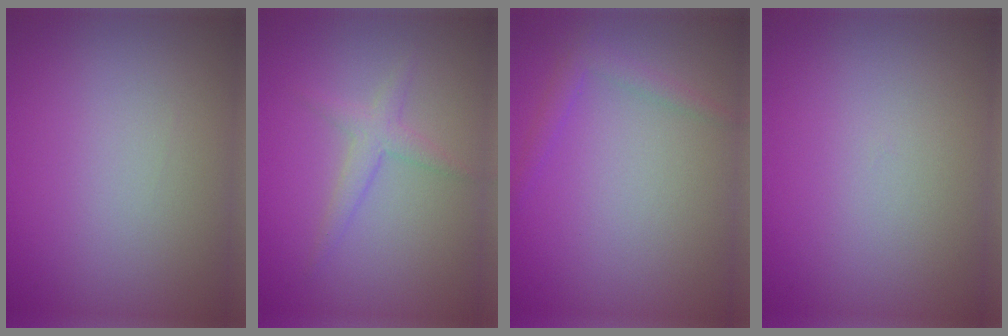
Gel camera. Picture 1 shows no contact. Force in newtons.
{"total": 1.8, "press": 1.8, "slide": 0.0}
{"total": 1.6, "press": 1.6, "slide": 0.1}
{"total": 0.0}